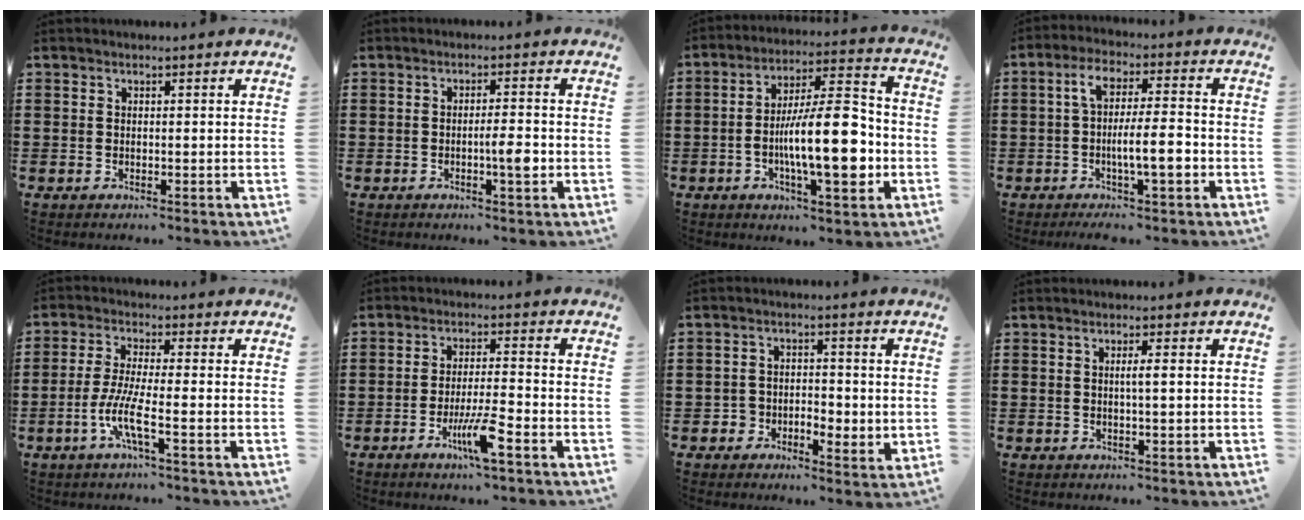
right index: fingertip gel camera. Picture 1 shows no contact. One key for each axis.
{"total": 3.7, "fx": -1.1, "fy": 0.4, "fz": 3.5, "tx": -0.059, "ty": -0.001, "tz": -0.021}
{"total": 14.7, "fx": -3.3, "fy": 4.6, "fz": 13.6, "tx": -0.224, "ty": -0.007, "tz": -0.060}
{"total": 8.9, "fx": -2.0, "fy": 2.5, "fz": 8.3, "tx": -0.141, "ty": 0.012, "tz": -0.036}
{"total": 6.4, "fx": -2.6, "fy": 0.6, "fz": 5.8, "tx": -0.132, "ty": -0.017, "tz": -0.058}
{"total": 6.6, "fx": -3.3, "fy": 0.5, "fz": 5.7, "tx": -0.109, "ty": -0.010, "tz": -0.061}
{"total": 3.0, "fx": -1.1, "fy": 2.6, "fz": 1.2, "tx": -0.034, "ty": 0.008, "tz": -0.026}
{"total": 1.7, "fx": 0.1, "fy": -0.1, "fz": 1.7, "tx": -0.031, "ty": -0.001, "tz": -0.001}